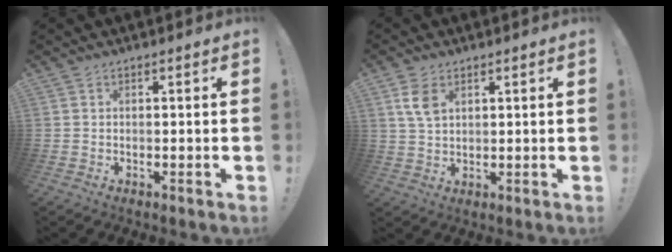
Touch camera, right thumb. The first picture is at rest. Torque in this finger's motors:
{"motor_torque": [0.02, 0.09, 0.19, 0.02, 0.02]}